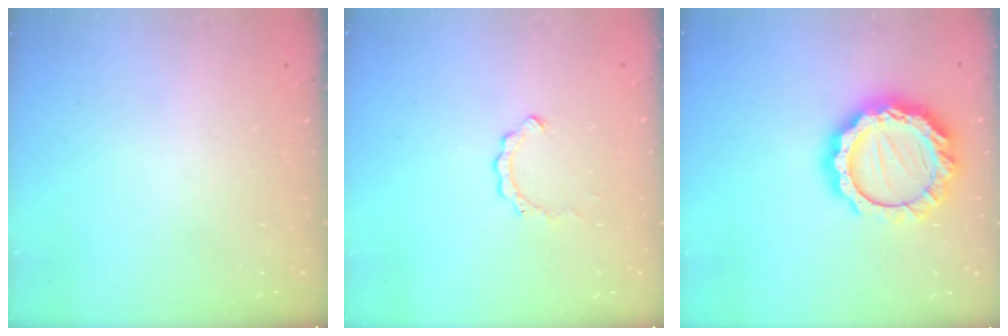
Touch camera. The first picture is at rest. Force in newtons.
{"total": 2.7, "press": 2.6, "slide": 0.3}
{"total": 17.7, "press": 17.6, "slide": 1.5}